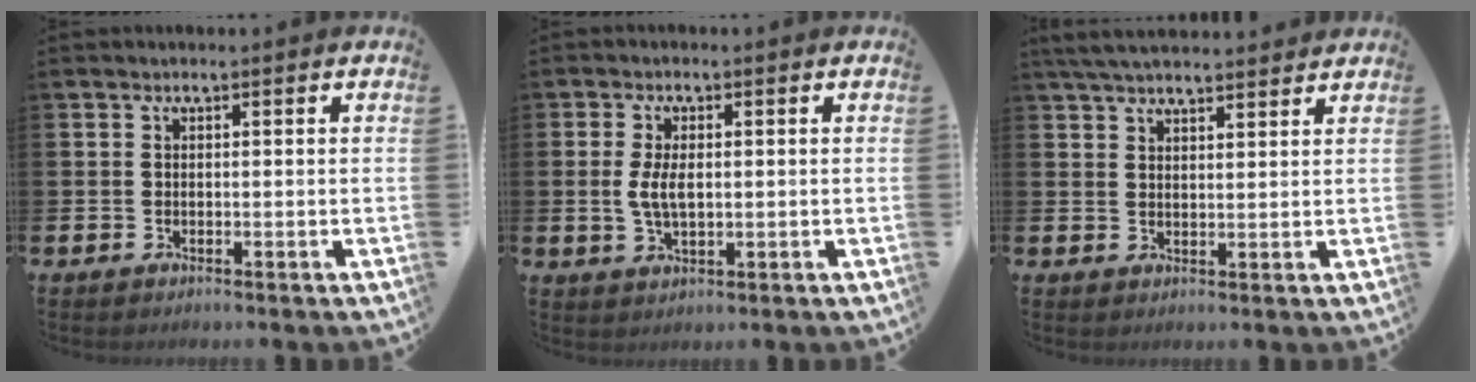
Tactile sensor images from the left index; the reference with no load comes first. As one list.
[{"total": 4.0, "force": [0.3, 1.9, 3.4], "torque": [-0.061, -0.001, -0.002]}, {"total": 4.5, "force": [4.3, 0.6, 1.2], "torque": [-0.037, -0.010, 0.081]}]